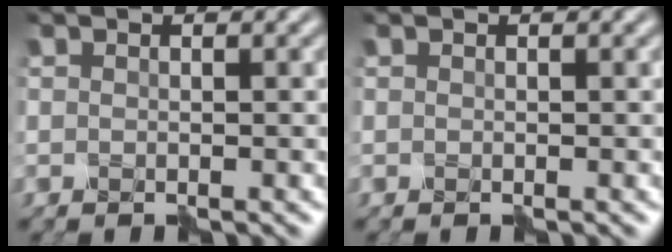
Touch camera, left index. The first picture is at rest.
{"total": 0.0}